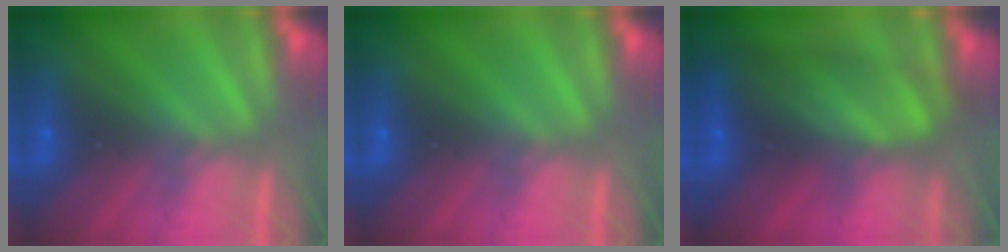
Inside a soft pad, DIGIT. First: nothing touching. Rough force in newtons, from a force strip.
{"total": 0.0}
{"total": 6.7}